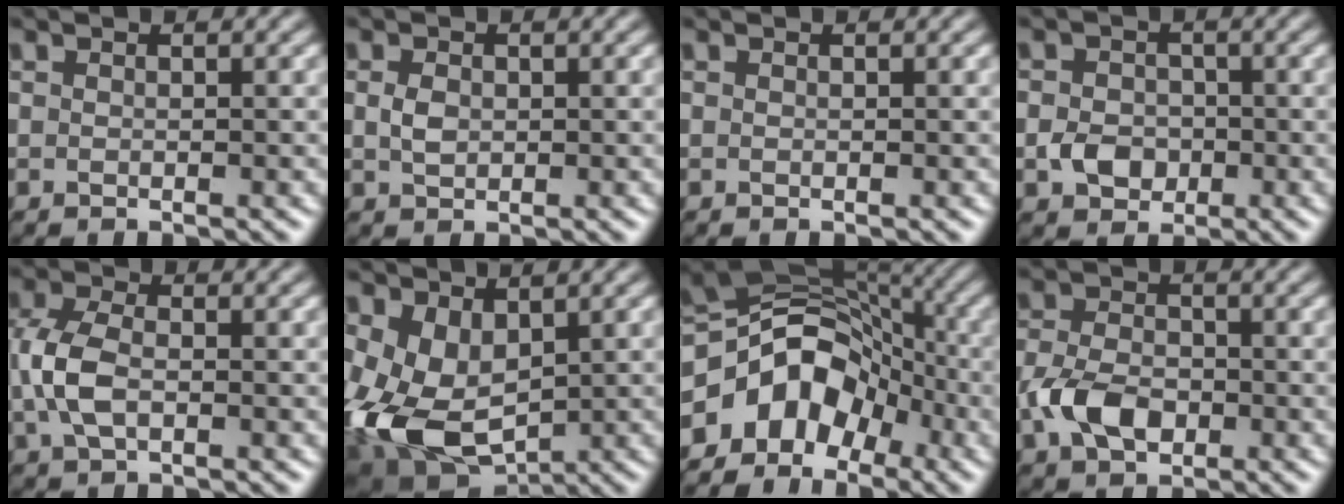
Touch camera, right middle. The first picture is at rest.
{"total": 1.5, "force": [0.1, 1.1, 1.0], "torque": [-0.025, 0.000, 0.003]}
{"total": 0.0}
{"total": 2.8, "force": [-0.8, 2.3, 1.3], "torque": [-0.020, -0.003, -0.019]}
{"total": 4.1, "force": [-0.4, 2.4, 3.3], "torque": [-0.081, 0.001, -0.010]}
{"total": 8.6, "force": [-0.9, 5.6, 6.4], "torque": [-0.157, -0.027, -0.007]}
{"total": 8.7, "force": [-4.1, 6.2, 4.4], "torque": [-0.061, 0.011, -0.087]}
{"total": 4.4, "force": [-1.4, 3.0, 2.9], "torque": [-0.066, -0.001, -0.034]}